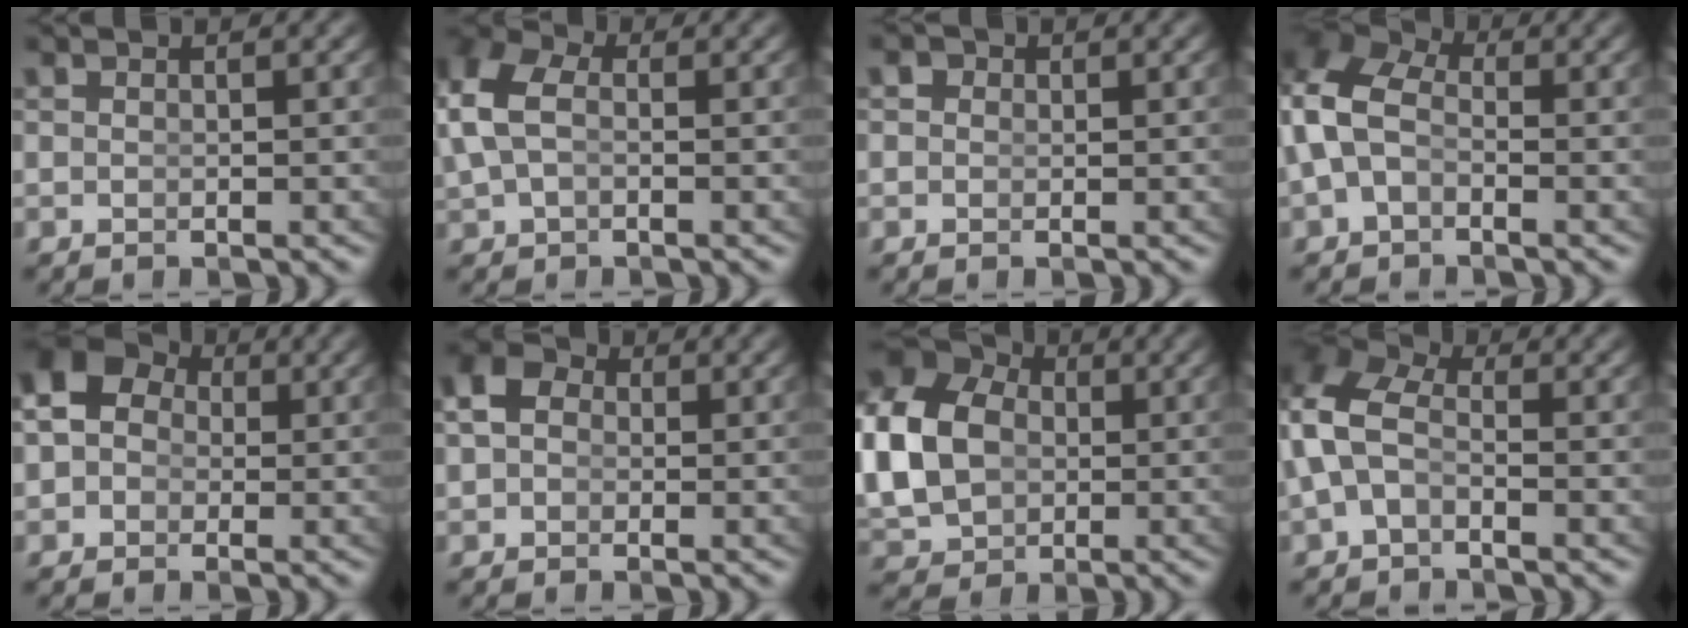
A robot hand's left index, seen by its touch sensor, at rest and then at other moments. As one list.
[{"total": 5.1, "force": [0.9, 3.8, 3.2], "torque": [-0.093, -0.004, 0.019]}, {"total": 1.5, "force": [0.3, 1.4, 0.5], "torque": [-0.005, -0.006, 0.003]}, {"total": 7.6, "force": [0.8, 6.3, 4.3], "torque": [-0.101, -0.008, 0.006]}, {"total": 8.9, "force": [2.3, 7.3, 4.5], "torque": [-0.078, 0.008, 0.020]}, {"total": 6.3, "force": [2.0, 5.1, 3.1], "torque": [-0.050, 0.016, 0.014]}, {"total": 10.9, "force": [1.0, 8.8, 6.5], "torque": [-0.146, -0.021, 0.030]}, {"total": 5.9, "force": [0.8, 4.7, 3.5], "torque": [-0.096, -0.008, 0.007]}]